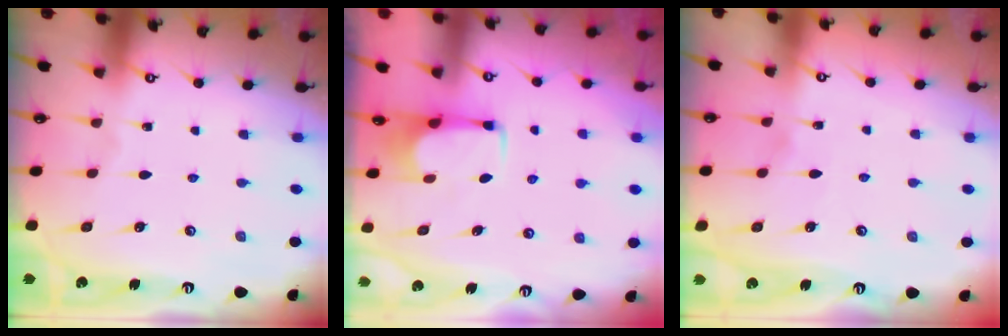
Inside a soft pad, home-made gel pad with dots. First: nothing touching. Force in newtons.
{"total": 2.8, "press": 2.8, "slide": 0.5}
{"total": 3.3, "press": 3.3, "slide": 0.5}